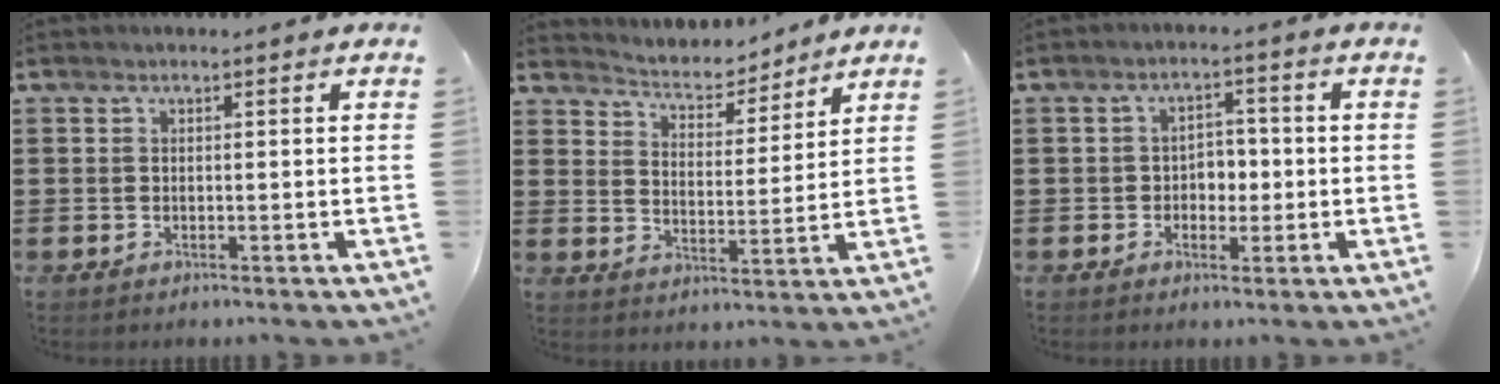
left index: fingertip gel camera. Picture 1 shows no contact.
{"total": 3.8, "force": [3.7, 0.7, 0.1], "torque": [-0.027, -0.031, 0.057]}
{"total": 3.2, "force": [-0.9, 2.5, 1.8], "torque": [-0.043, 0.007, -0.023]}